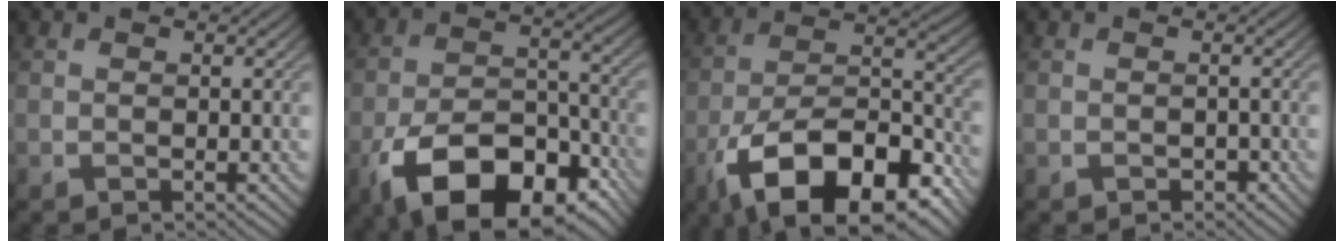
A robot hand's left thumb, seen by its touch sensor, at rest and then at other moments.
{"total": 15.9, "force": [-9.4, 8.2, 9.8], "torque": [-0.187, -0.027, -0.156]}
{"total": 17.8, "force": [-10.7, 7.8, 11.9], "torque": [-0.209, -0.024, -0.189]}
{"total": 0.7, "force": [-0.4, 0.6, 0.2], "torque": [-0.003, -0.002, -0.009]}